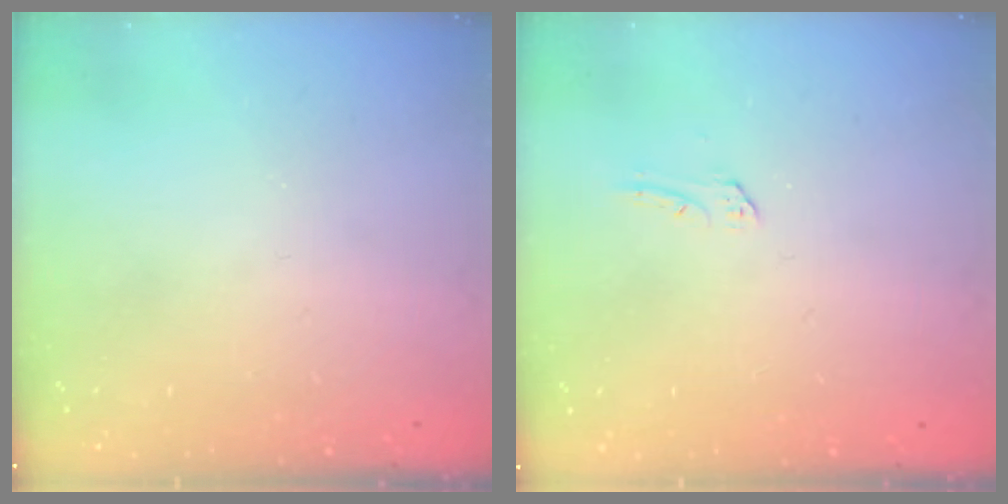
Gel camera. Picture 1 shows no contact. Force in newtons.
{"total": 2.1, "press": 2.1, "slide": 0.2}